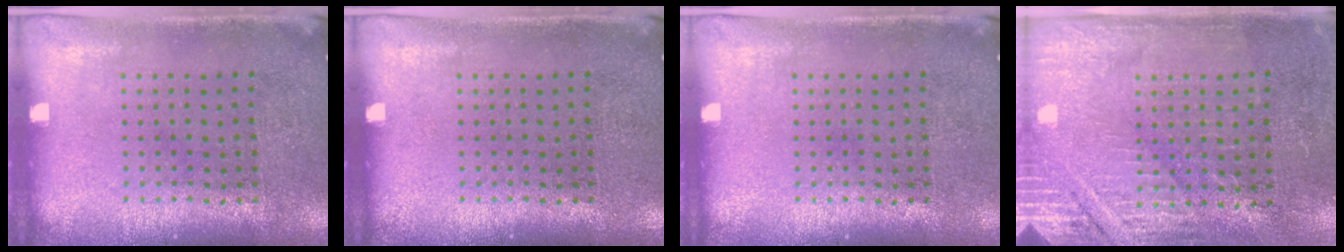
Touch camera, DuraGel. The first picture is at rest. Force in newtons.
{"total": 0.0}
{"total": 0.0}
{"total": 2.9, "press": 2.8, "slide": 0.7}